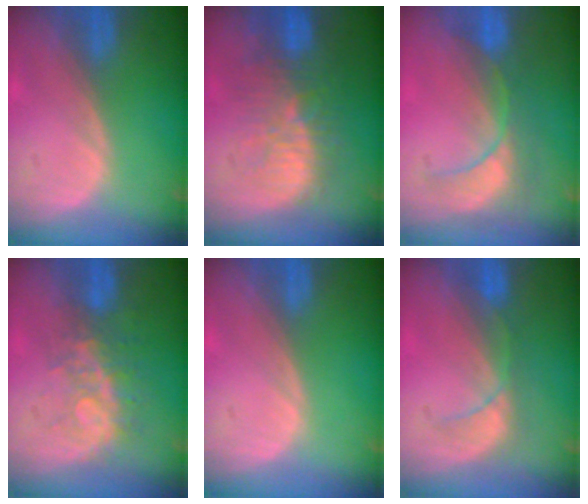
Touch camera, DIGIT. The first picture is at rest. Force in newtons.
{"total": 11.4, "press": 9.9, "slide": 5.6}
{"total": 7.9, "press": 7.4, "slide": 2.6}
{"total": 8.4, "press": 7.0, "slide": 4.7}
{"total": 0.0}
{"total": 4.6, "press": 4.6, "slide": 0.8}